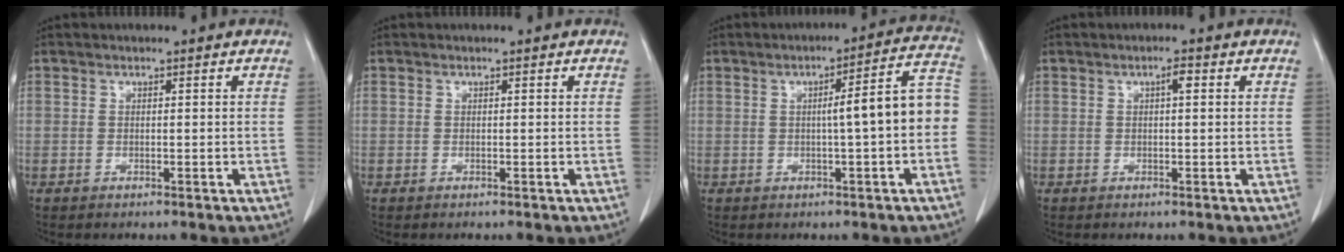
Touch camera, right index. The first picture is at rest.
{"total": 0.0}
{"total": 9.0, "force": [-0.8, 0.4, 8.9], "torque": [-0.112, 0.032, -0.016]}
{"total": 1.5, "force": [0.4, 0.3, 1.4], "torque": [-0.021, 0.004, 0.005]}